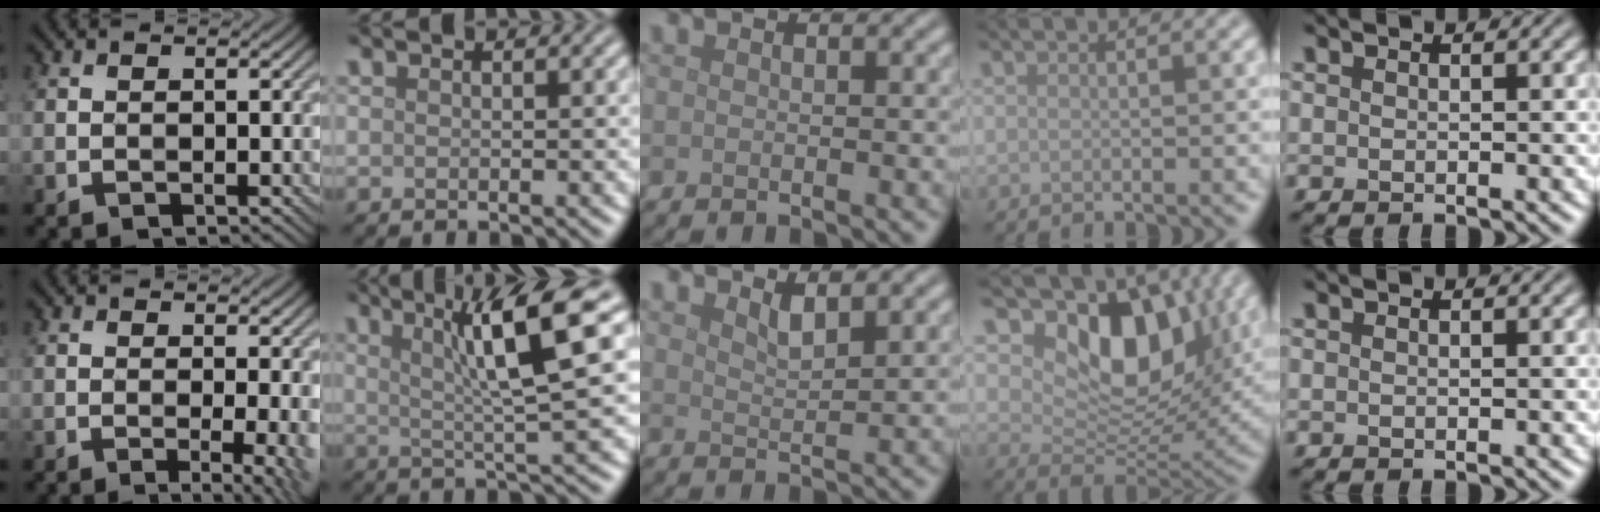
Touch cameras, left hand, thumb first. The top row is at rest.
{"thumb": {"total": 5.0, "force": [-0.7, 1.1, 4.9], "torque": [-0.071, -0.007, -0.008]}, "index": {"total": 8.3, "force": [2.7, 1.1, 7.8], "torque": [-0.110, 0.014, 0.043]}, "middle": {"total": 1.8, "force": [1.5, 0.4, 1.0], "torque": [-0.017, -0.002, 0.027]}, "ring": {"total": 10.9, "force": [4.3, 6.9, 7.3], "torque": [-0.114, -0.013, 0.075]}}